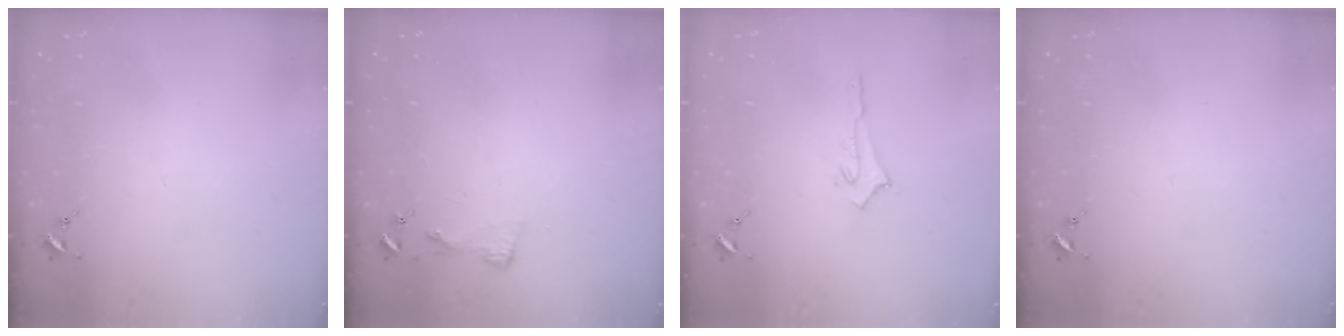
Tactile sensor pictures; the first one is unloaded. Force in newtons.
{"total": 3.1, "press": 3.1, "slide": 0.4}
{"total": 2.5, "press": 2.5, "slide": 0.2}
{"total": 0.0}